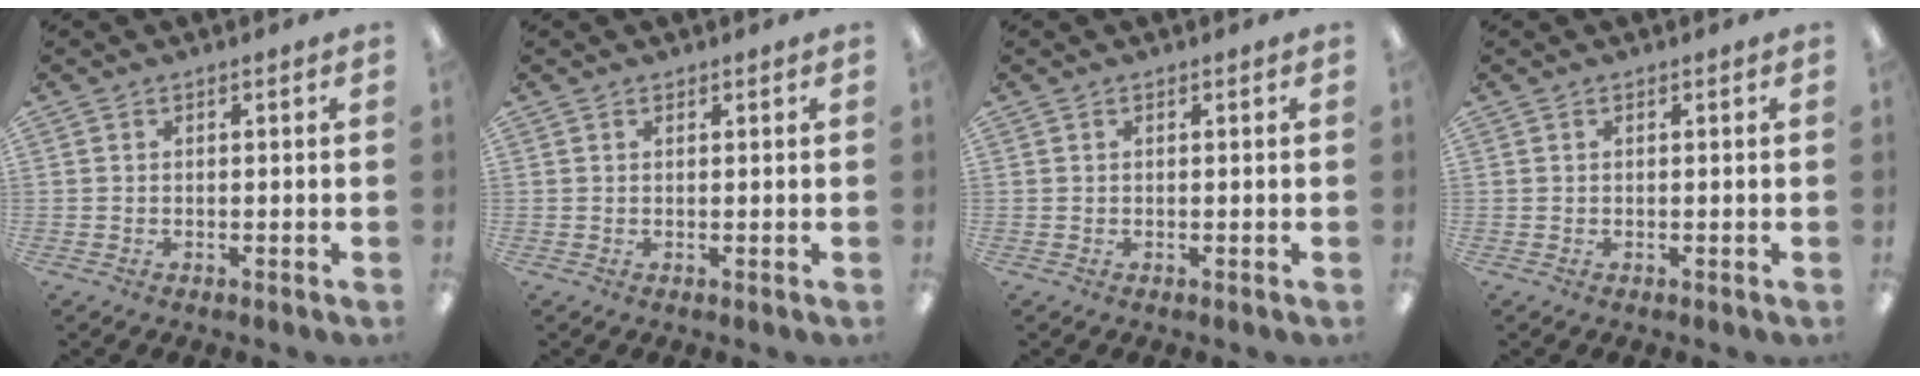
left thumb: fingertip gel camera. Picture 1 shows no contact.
{"total": 0.5, "force": [0.5, 0.2, 0.2], "torque": [-0.004, 0.001, 0.009]}
{"total": 0.0}
{"total": 0.0}